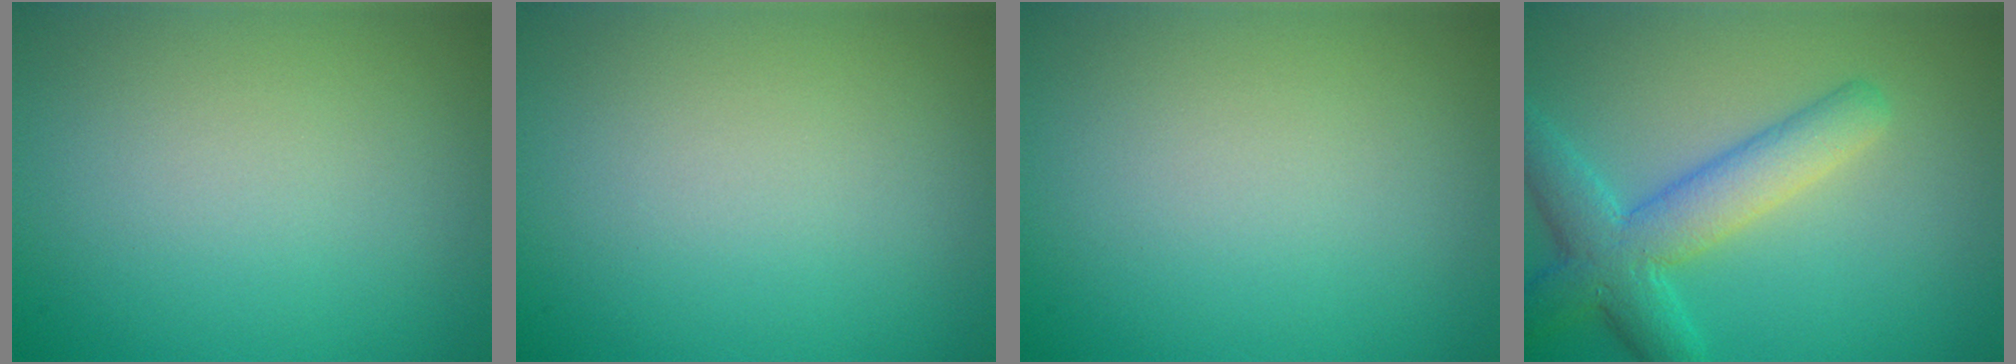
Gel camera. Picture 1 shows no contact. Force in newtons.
{"total": 0.0}
{"total": 0.0}
{"total": 5.7, "press": 5.6, "slide": 0.2}